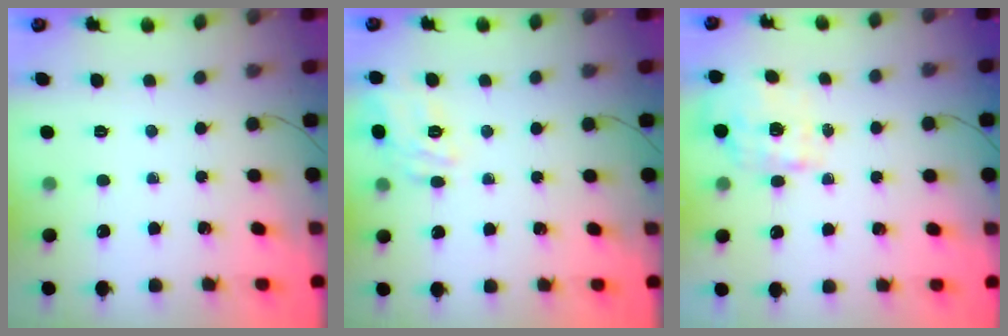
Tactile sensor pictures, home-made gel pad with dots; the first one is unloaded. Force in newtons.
{"total": 8.5, "press": 8.5, "slide": 1.0}
{"total": 1.4, "press": 1.2, "slide": 0.7}